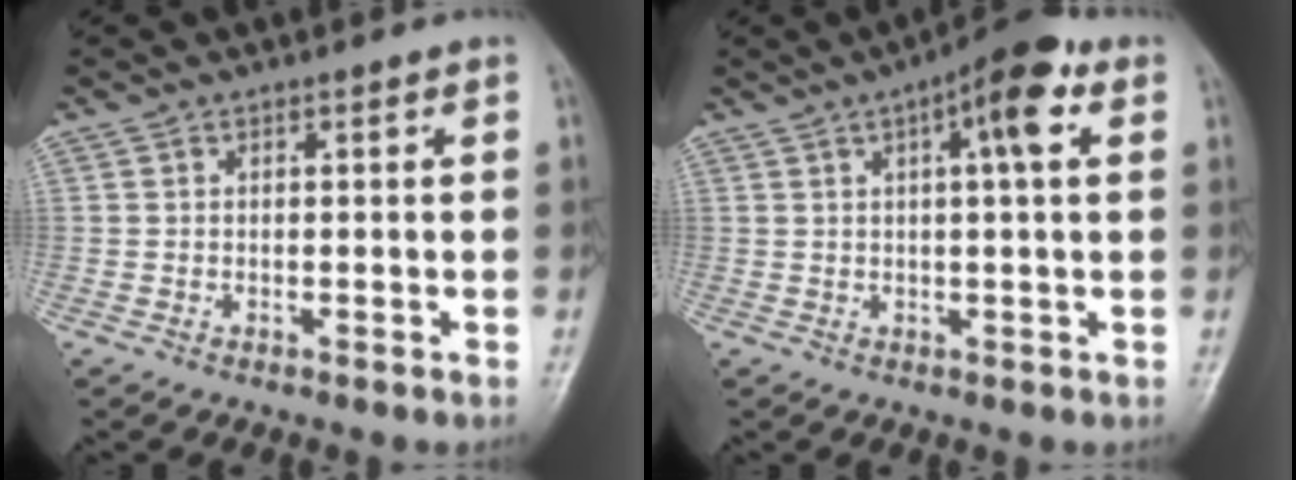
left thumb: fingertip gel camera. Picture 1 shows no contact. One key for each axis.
{"total": 8.9, "fx": 3.2, "fy": 2.2, "fz": 8.0, "tx": -0.115, "ty": 0.013, "tz": 0.041}